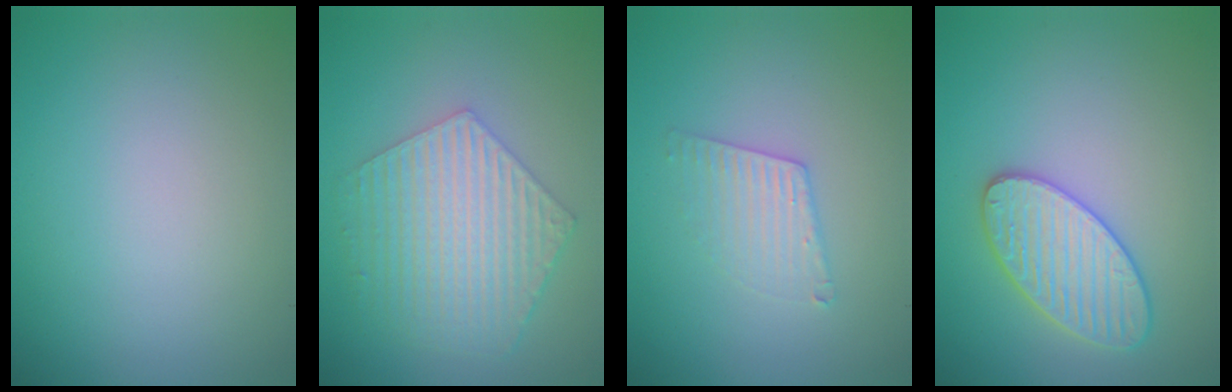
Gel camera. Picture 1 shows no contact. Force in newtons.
{"total": 6.0, "press": 4.4, "slide": 4.1}
{"total": 2.1, "press": 2.1, "slide": 0.3}
{"total": 3.9, "press": 3.8, "slide": 0.8}